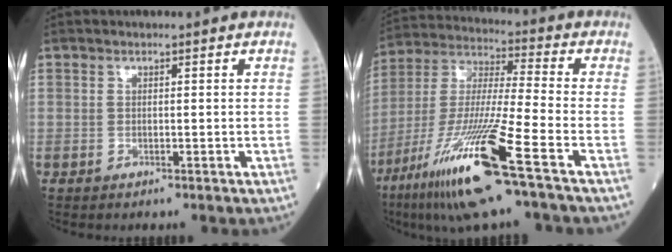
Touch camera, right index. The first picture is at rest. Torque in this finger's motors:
{"motor_torque": [1.56, -0.58, 1.05, 0.21]}